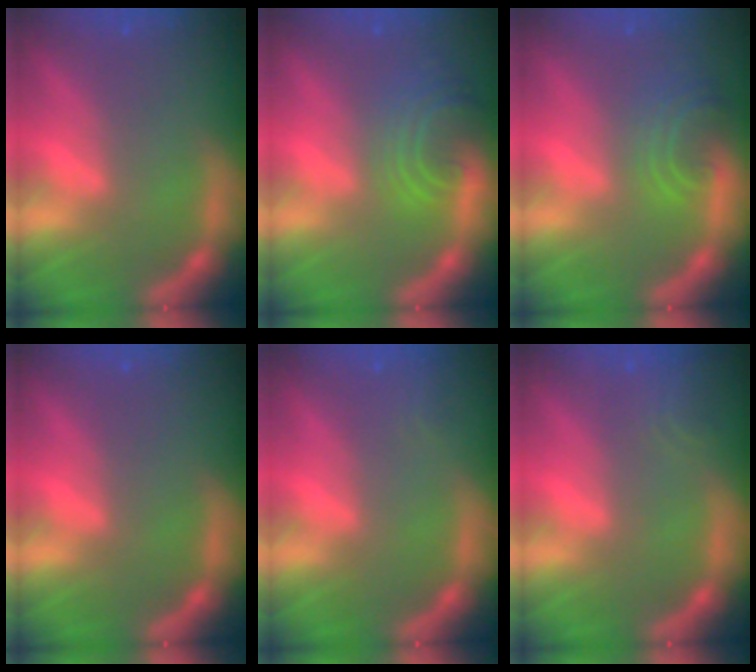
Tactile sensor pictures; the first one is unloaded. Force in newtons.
{"total": 5.5}
{"total": 4.0}
{"total": 0.0}
{"total": 0.9}
{"total": 1.9}